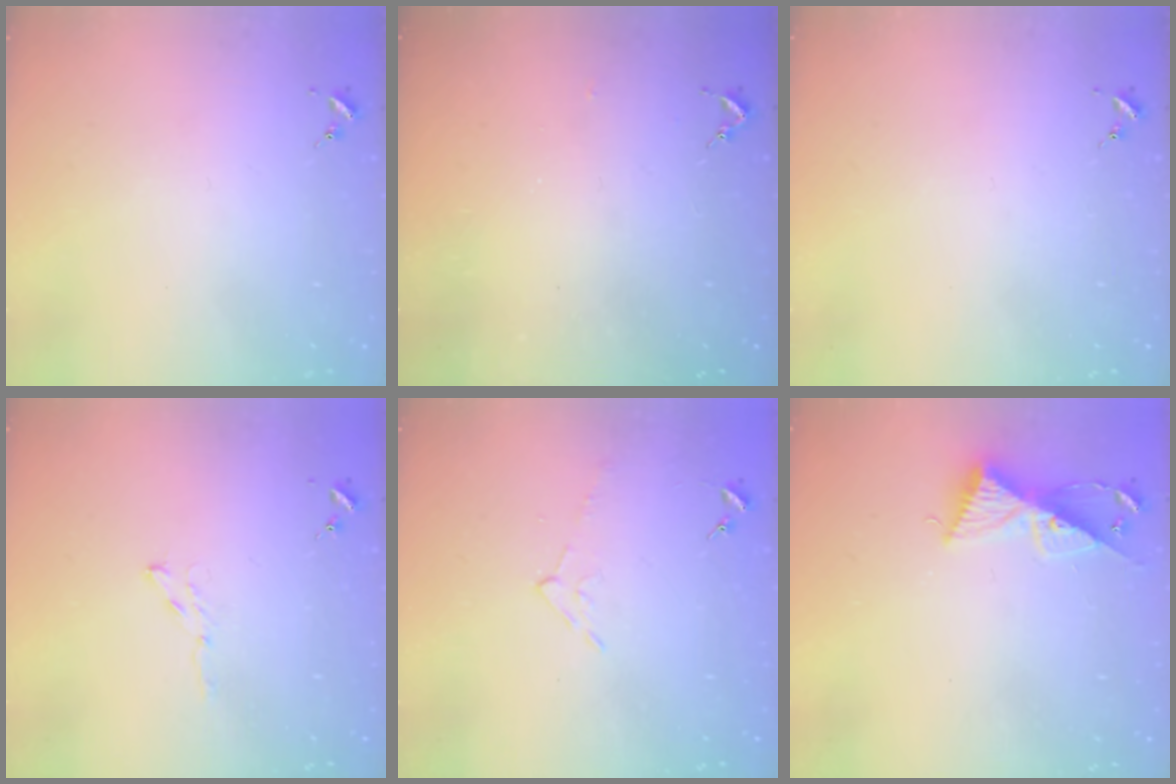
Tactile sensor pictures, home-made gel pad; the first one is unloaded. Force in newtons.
{"total": 2.6, "press": 2.5, "slide": 0.3}
{"total": 0.0}
{"total": 3.5, "press": 3.5, "slide": 0.4}
{"total": 4.7, "press": 4.7, "slide": 0.5}
{"total": 9.8, "press": 9.8, "slide": 0.2}